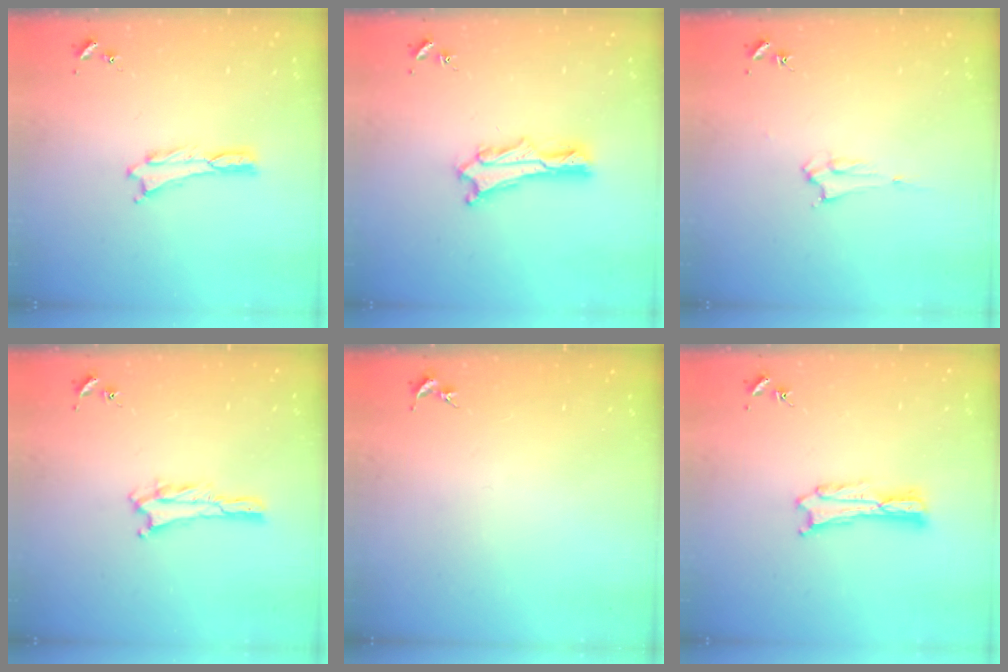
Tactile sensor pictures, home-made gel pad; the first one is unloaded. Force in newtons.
{"total": 2.7, "press": 2.7, "slide": 0.4}
{"total": 1.6, "press": 1.6, "slide": 0.2}
{"total": 1.4, "press": 1.3, "slide": 0.3}
{"total": 0.0}
{"total": 1.2, "press": 1.1, "slide": 0.2}